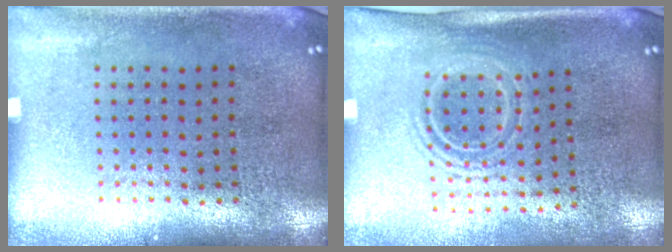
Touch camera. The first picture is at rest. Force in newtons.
{"total": 1.5, "press": 1.1, "slide": 1.0}